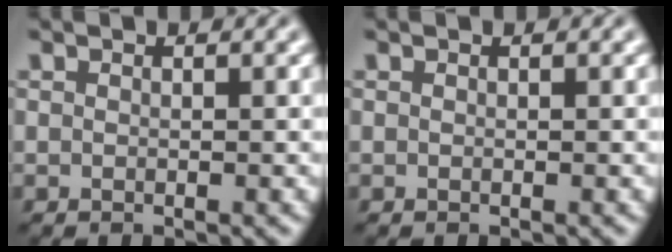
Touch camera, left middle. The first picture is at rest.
{"total": 0.0}